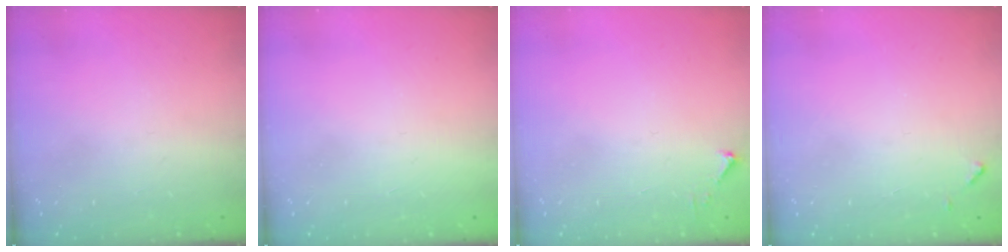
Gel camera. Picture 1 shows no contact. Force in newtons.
{"total": 1.5, "press": 1.5, "slide": 0.1}
{"total": 2.5, "press": 2.5, "slide": 0.3}
{"total": 4.6, "press": 4.6, "slide": 0.3}